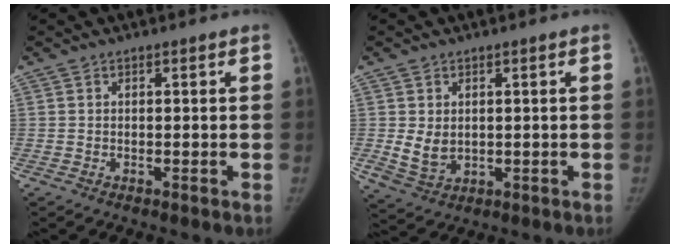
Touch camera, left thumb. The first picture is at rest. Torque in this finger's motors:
{"motor_torque": [0.55, 0.60, -0.17, -0.03, 0.00]}